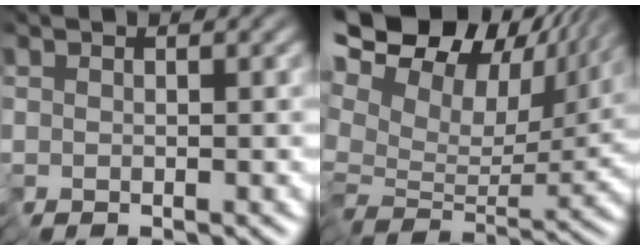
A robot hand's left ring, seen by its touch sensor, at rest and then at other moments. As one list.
[{"total": 14.0, "force": [8.0, 8.0, 8.3], "torque": [-0.178, 0.044, 0.140]}]